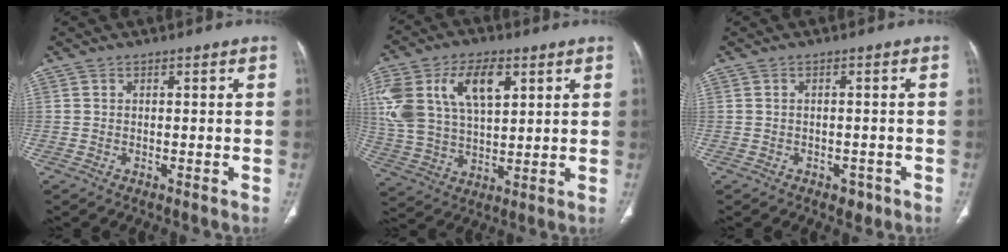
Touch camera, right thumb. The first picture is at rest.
{"total": 20.3, "force": [7.4, 11.6, 14.9], "torque": [-0.306, 0.003, 0.141]}
{"total": 2.3, "force": [-1.2, 1.6, 1.1], "torque": [-0.003, 0.005, -0.010]}